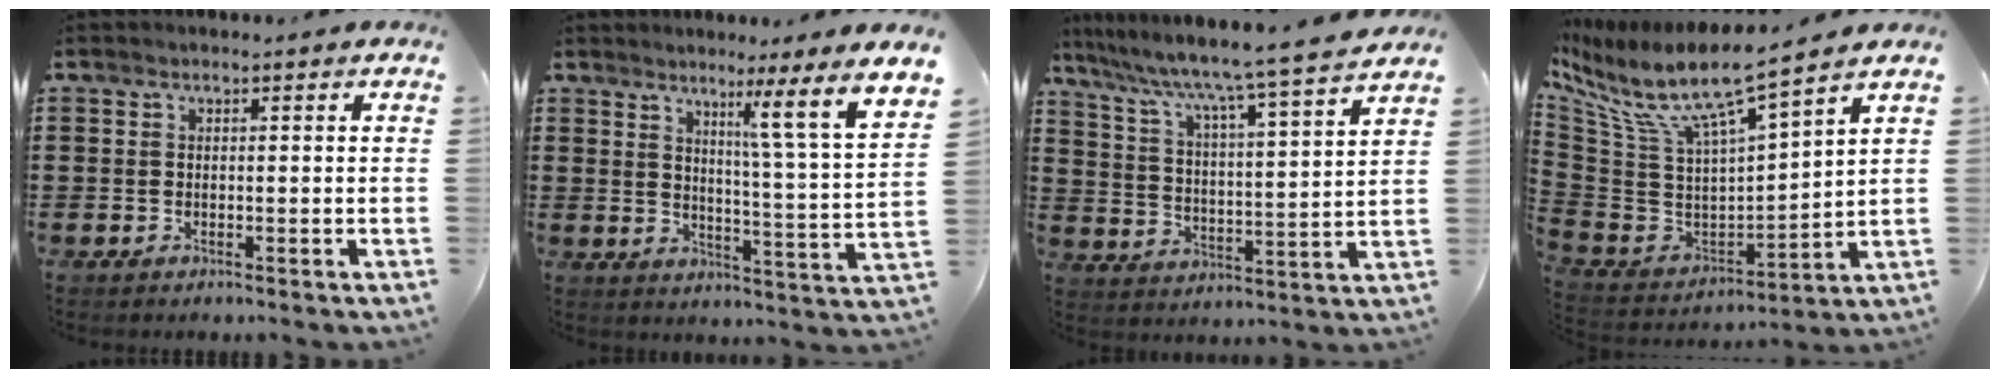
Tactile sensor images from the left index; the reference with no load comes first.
{"total": 7.3, "force": [5.2, -2.3, 4.5], "torque": [-0.065, -0.066, 0.067]}
{"total": 5.5, "force": [4.7, -0.9, 2.7], "torque": [-0.075, -0.048, 0.066]}
{"total": 9.5, "force": [6.4, 1.6, 6.9], "torque": [-0.163, -0.053, 0.100]}